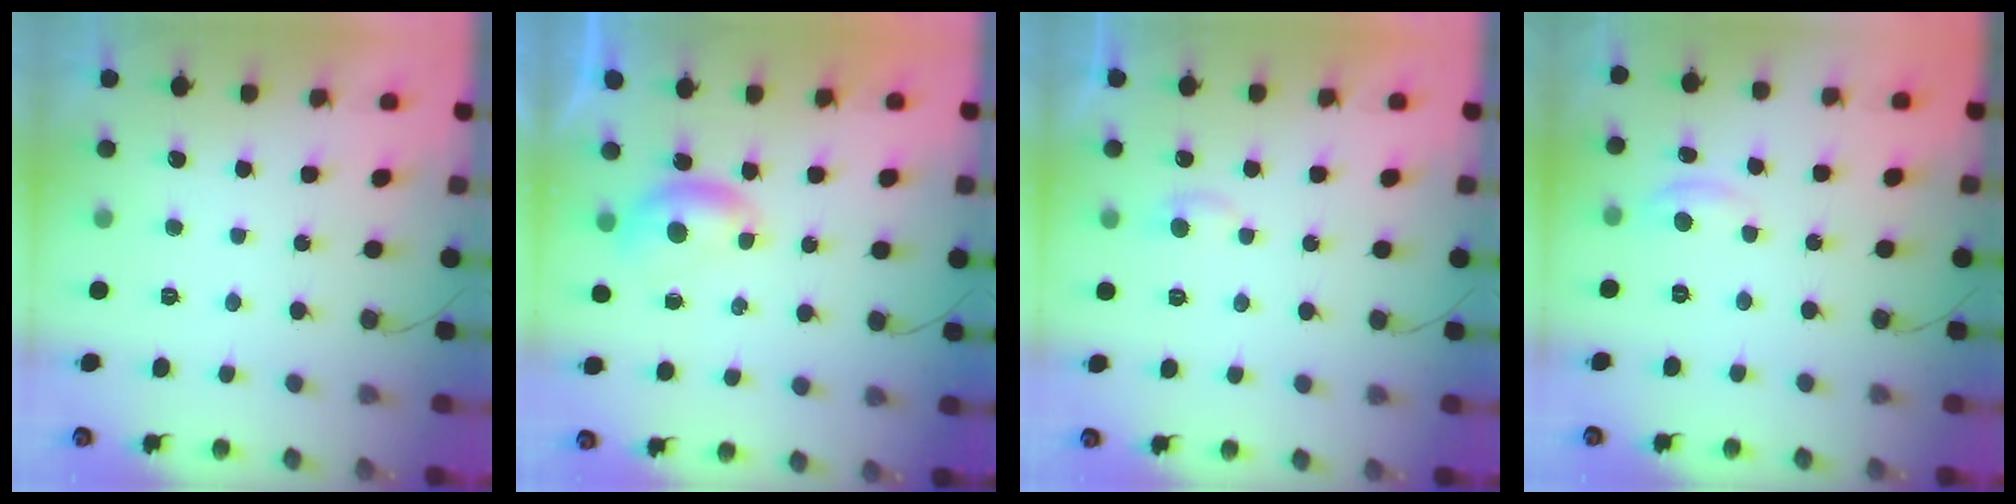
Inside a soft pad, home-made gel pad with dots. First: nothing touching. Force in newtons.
{"total": 5.2, "press": 5.2, "slide": 0.7}
{"total": 3.7, "press": 3.7, "slide": 0.5}
{"total": 3.3, "press": 3.3, "slide": 0.1}